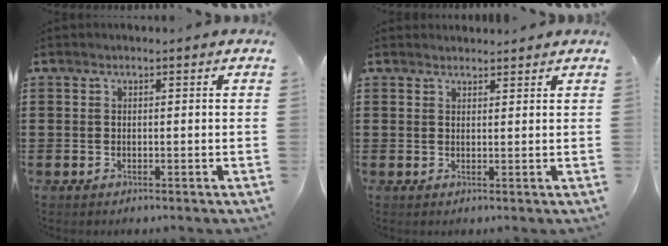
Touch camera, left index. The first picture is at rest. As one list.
[{"total": 1.4, "force": [1.4, 0.3, -0.1], "torque": [-0.003, 0.002, 0.028]}]